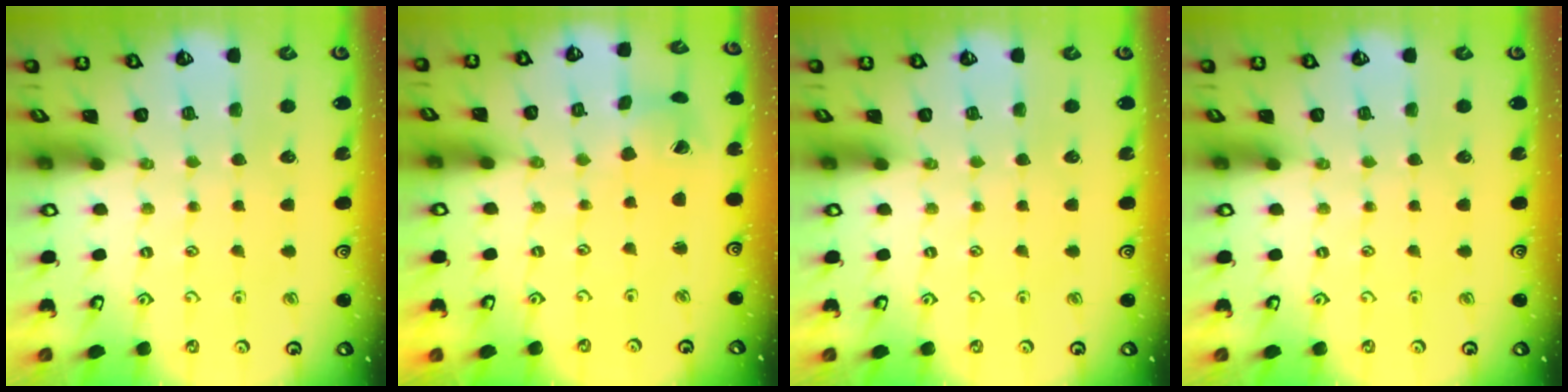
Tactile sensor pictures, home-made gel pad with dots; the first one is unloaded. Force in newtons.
{"total": 2.8, "press": 2.8, "slide": 0.4}
{"total": 0.0}
{"total": 0.0}